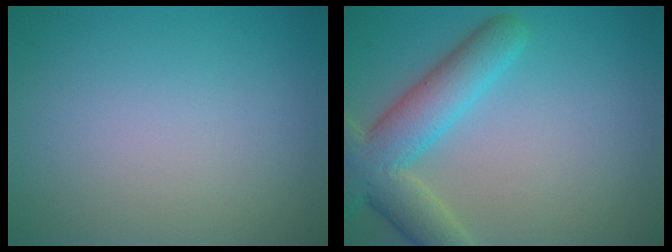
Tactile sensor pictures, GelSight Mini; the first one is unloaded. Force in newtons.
{"total": 6.6, "press": 6.5, "slide": 0.4}